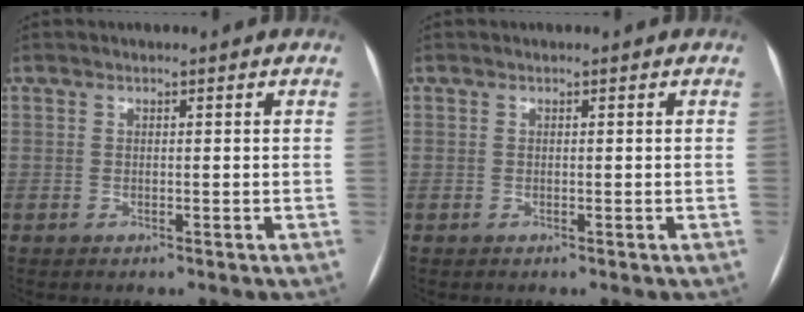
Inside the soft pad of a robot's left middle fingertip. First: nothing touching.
{"total": 0.0}